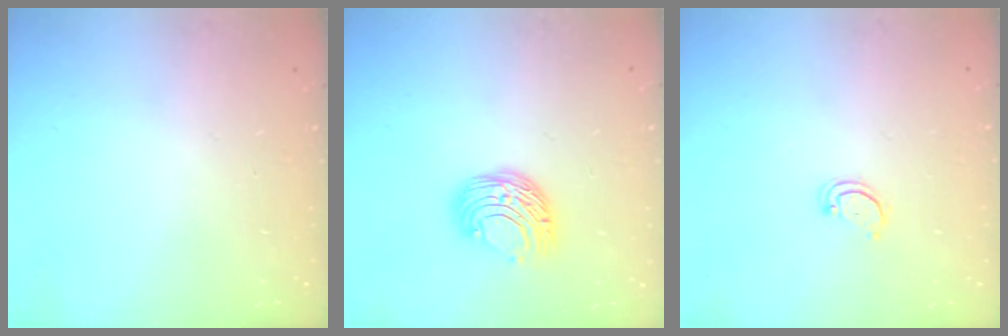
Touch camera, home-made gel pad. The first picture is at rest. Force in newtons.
{"total": 8.7, "press": 8.6, "slide": 0.6}
{"total": 2.2, "press": 2.2, "slide": 0.2}